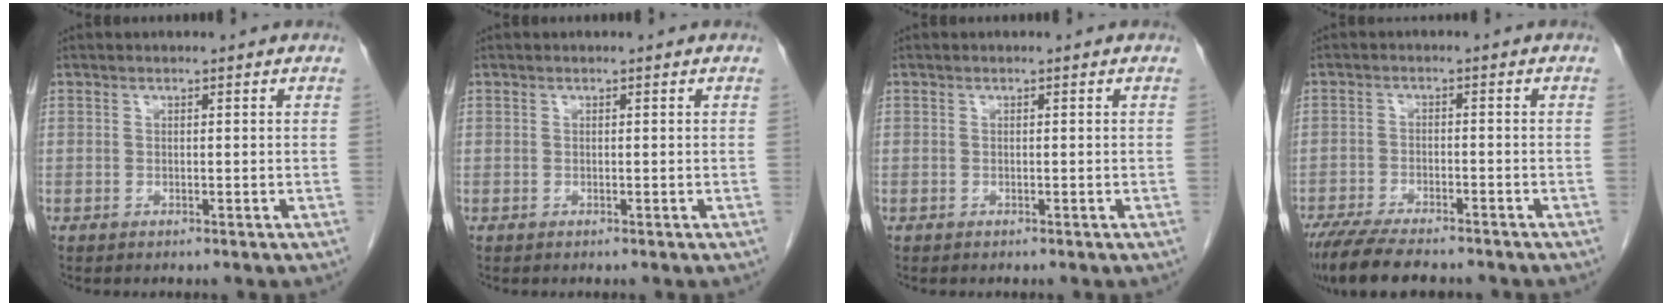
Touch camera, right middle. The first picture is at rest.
{"total": 0.0}
{"total": 0.0}
{"total": 11.6, "force": [-9.8, 2.5, 5.8], "torque": [-0.096, -0.019, -0.152]}